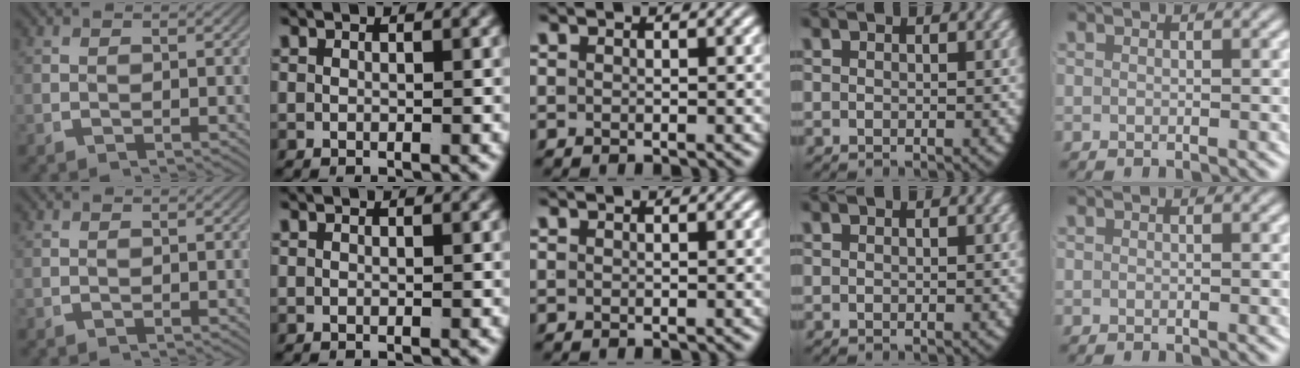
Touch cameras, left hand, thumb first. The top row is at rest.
{}